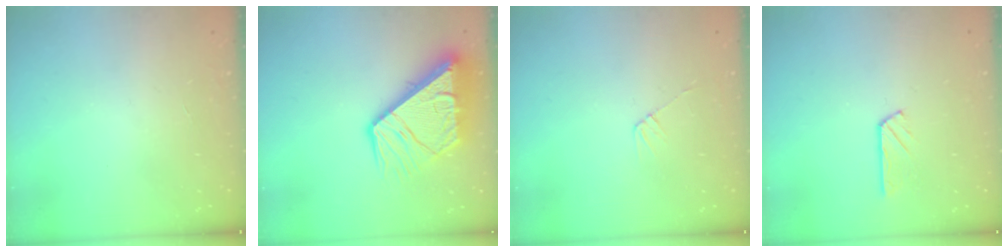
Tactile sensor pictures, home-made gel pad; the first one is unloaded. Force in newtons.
{"total": 15.2, "press": 15.1, "slide": 1.7}
{"total": 5.2, "press": 5.2, "slide": 0.6}
{"total": 2.7, "press": 2.7, "slide": 0.3}